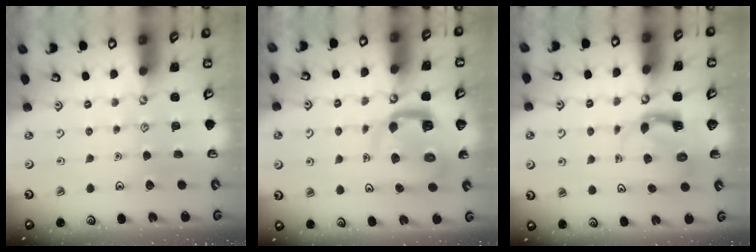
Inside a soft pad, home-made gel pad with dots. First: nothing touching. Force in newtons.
{"total": 7.8, "press": 7.7, "slide": 1.0}
{"total": 4.0, "press": 3.9, "slide": 0.6}